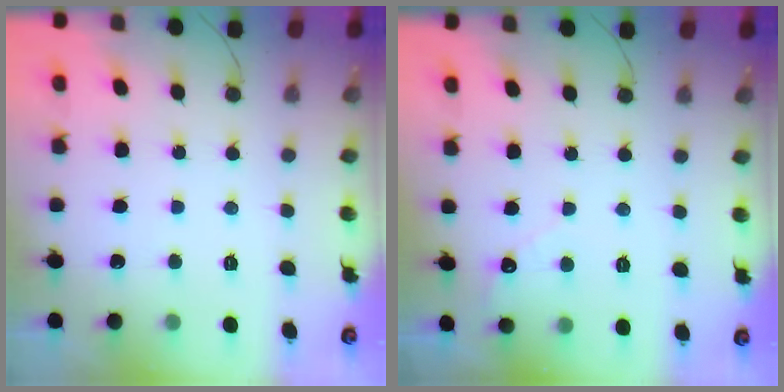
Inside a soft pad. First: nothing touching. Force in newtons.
{"total": 2.2, "press": 2.2, "slide": 0.2}